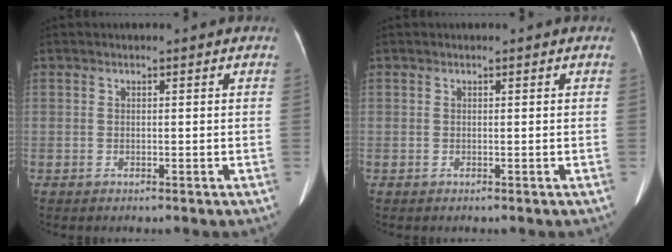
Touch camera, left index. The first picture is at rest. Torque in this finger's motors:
{"motor_torque": [0.05, 0.06, 0.00, 0.02]}